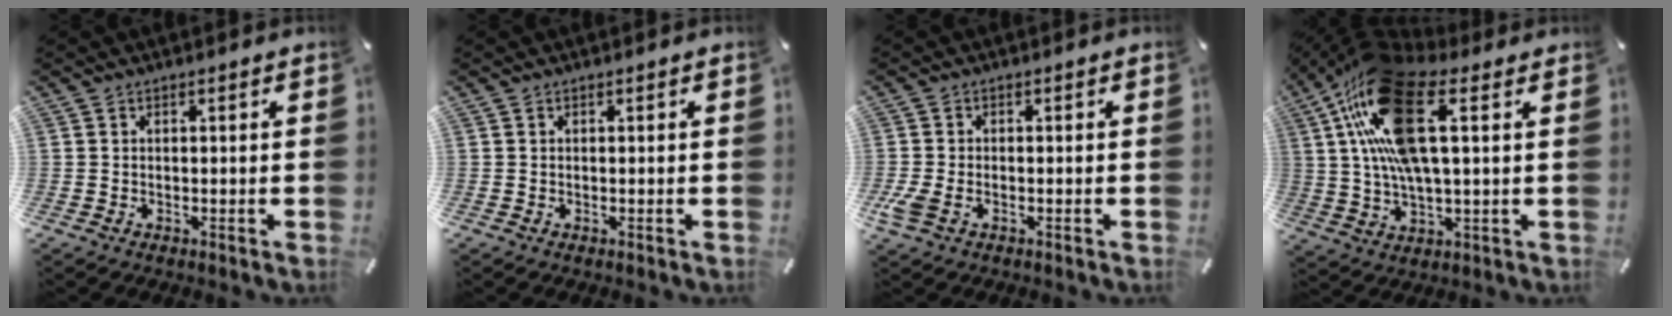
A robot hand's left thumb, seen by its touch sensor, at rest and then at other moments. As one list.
[{"total": 0.0}, {"total": 3.6, "force": [-1.5, 2.2, 2.5], "torque": [-0.065, -0.004, -0.030]}, {"total": 21.8, "force": [7.3, 9.2, 18.3], "torque": [-0.374, -0.004, 0.125]}]